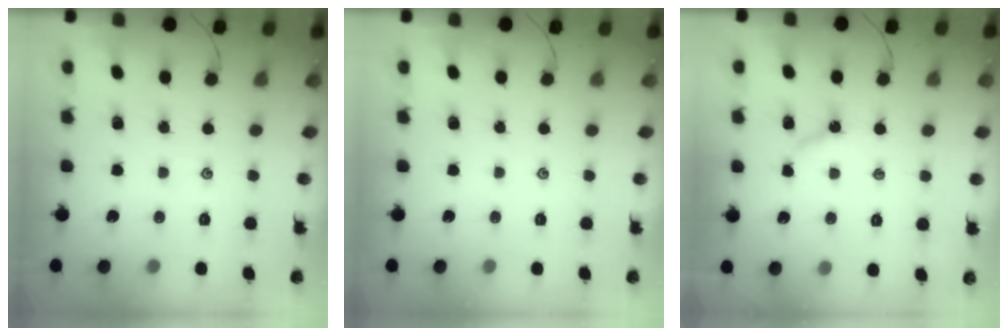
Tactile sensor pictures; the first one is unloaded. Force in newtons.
{"total": 0.0}
{"total": 3.7, "press": 3.7, "slide": 0.2}